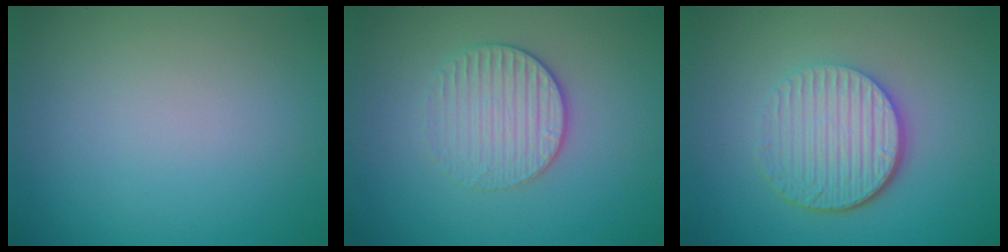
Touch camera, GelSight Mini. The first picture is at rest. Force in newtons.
{"total": 3.0, "press": 2.7, "slide": 1.3}
{"total": 5.3, "press": 3.8, "slide": 3.6}